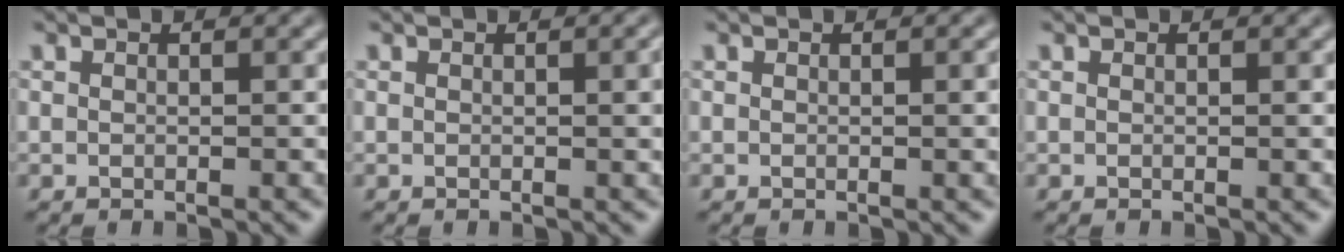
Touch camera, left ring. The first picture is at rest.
{"total": 1.6, "force": [0.2, 0.4, 1.6], "torque": [-0.018, 0.003, 0.001]}
{"total": 1.2, "force": [0.1, 0.3, 1.2], "torque": [-0.013, 0.001, 0.000]}
{"total": 0.0}